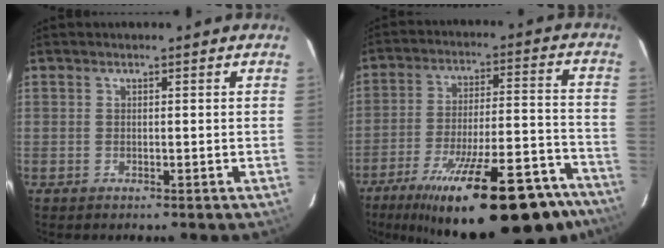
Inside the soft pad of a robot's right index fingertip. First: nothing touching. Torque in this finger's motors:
{"motor_torque": [1.32, -0.82, 1.05, 0.21]}